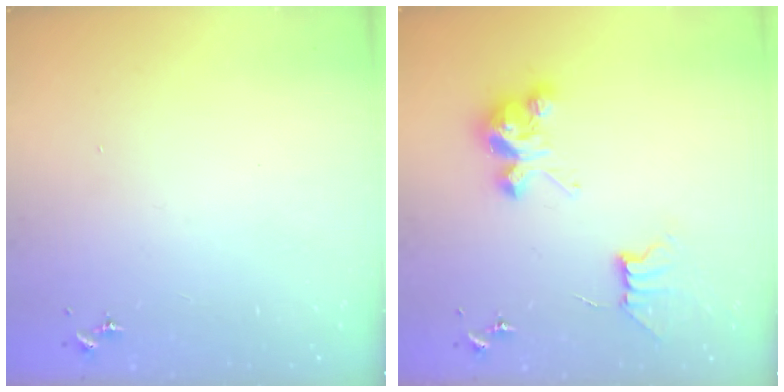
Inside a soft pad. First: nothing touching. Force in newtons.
{"total": 9.0, "press": 9.0, "slide": 0.6}